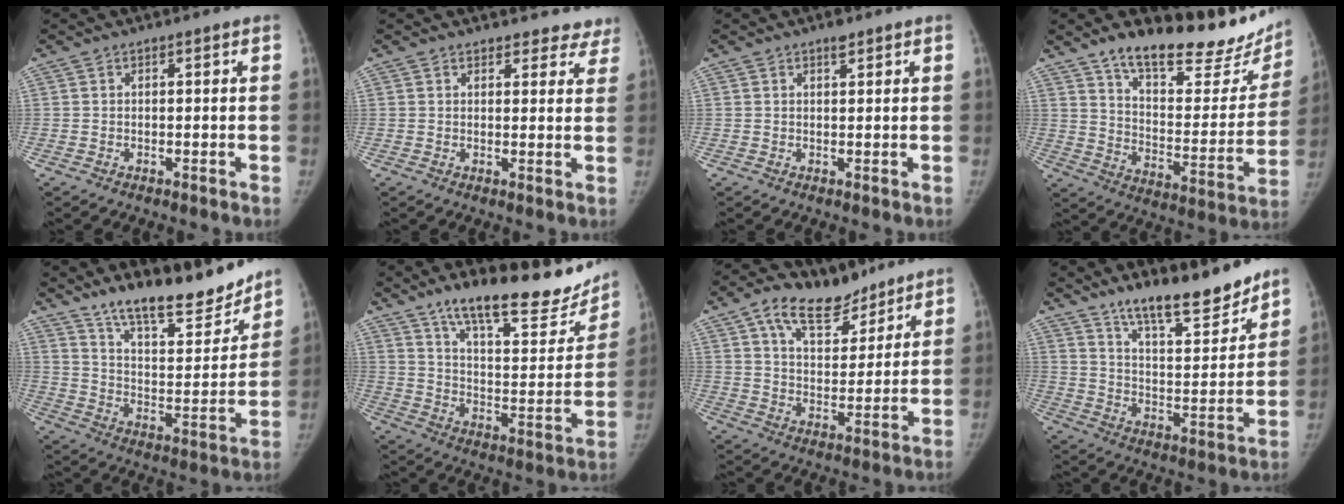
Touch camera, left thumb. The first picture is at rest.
{"total": 7.7, "force": [6.9, 3.4, 0.5], "torque": [0.056, -0.026, 0.058]}
{"total": 1.6, "force": [1.2, 0.6, 0.9], "torque": [-0.008, -0.006, 0.018]}
{"total": 25.6, "force": [20.1, 8.6, 13.3], "torque": [-0.149, -0.113, 0.289]}
{"total": 18.4, "force": [15.1, 4.9, 9.3], "torque": [-0.103, -0.107, 0.247]}
{"total": 24.0, "force": [18.2, 7.4, 13.8], "torque": [-0.159, -0.100, 0.273]}
{"total": 13.6, "force": [9.3, 7.4, 6.6], "torque": [-0.073, -0.043, 0.159]}
{"total": 15.5, "force": [12.5, 3.6, 8.3], "torque": [-0.097, -0.090, 0.210]}